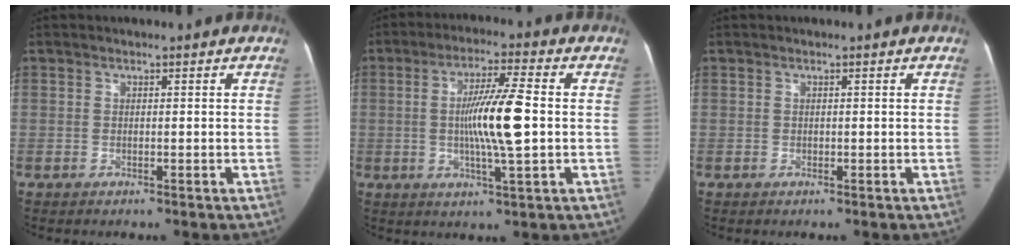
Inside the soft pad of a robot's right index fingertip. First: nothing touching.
{"total": 10.6, "force": [-0.2, 0.7, 10.6], "torque": [-0.194, 0.003, -0.006]}
{"total": 0.0}